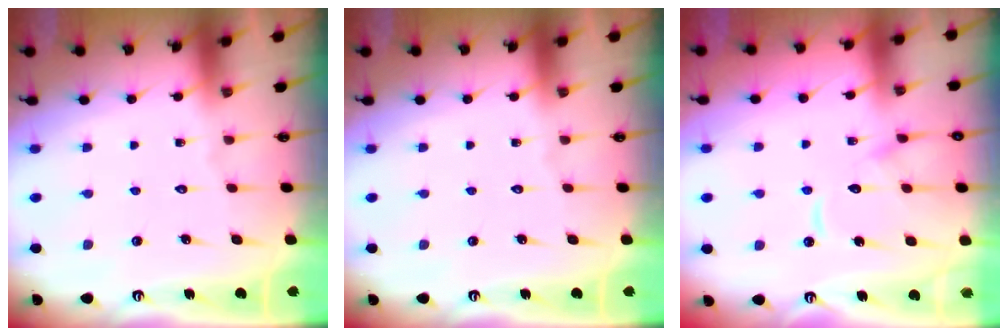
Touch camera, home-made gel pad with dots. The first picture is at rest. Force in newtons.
{"total": 0.0}
{"total": 11.6, "press": 11.5, "slide": 1.1}